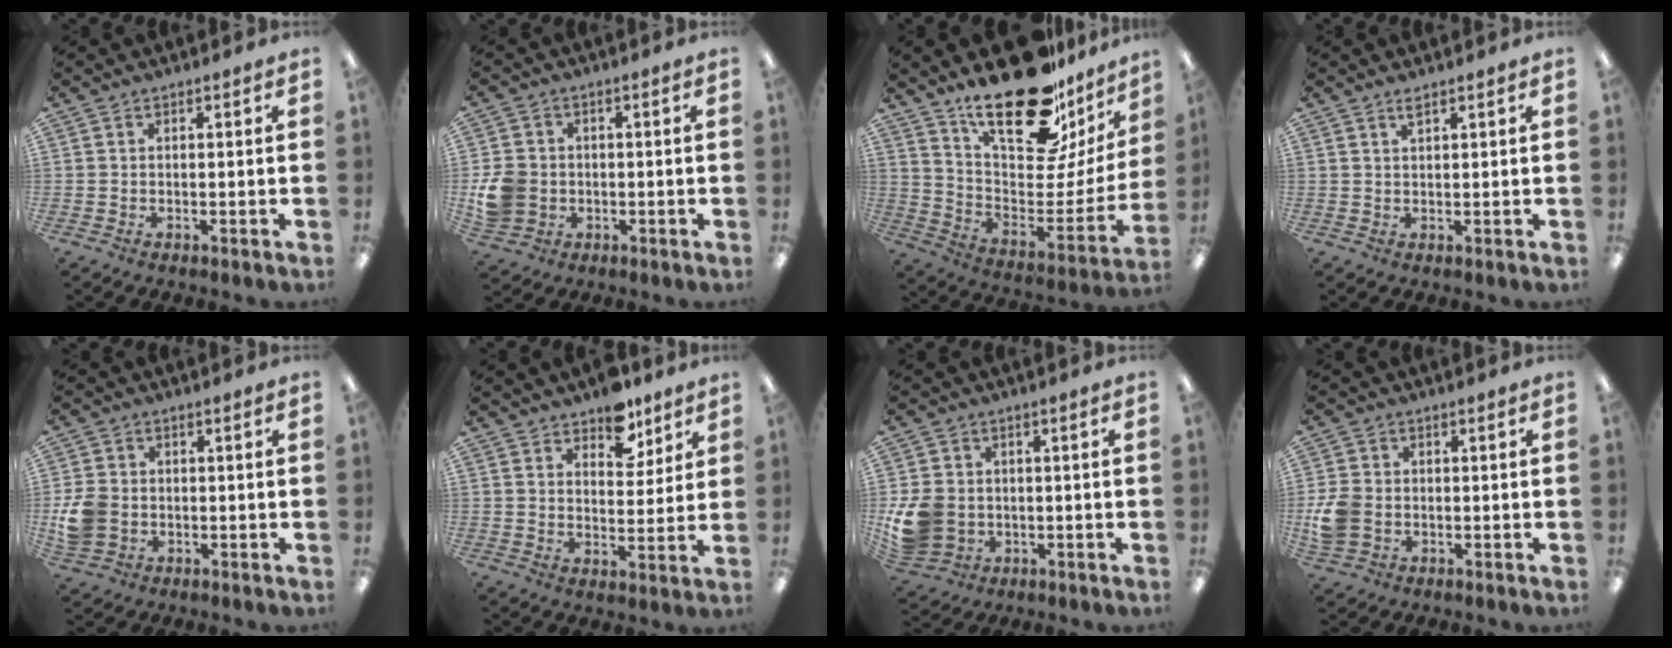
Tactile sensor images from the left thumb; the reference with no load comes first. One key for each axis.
{"total": 7.9, "fx": -1.0, "fy": 7.0, "fz": 3.5, "tx": -0.083, "ty": 0.016, "tz": -0.015}
{"total": 27.3, "fx": 20.1, "fy": 10.4, "fz": 15.2, "tx": -0.216, "ty": -0.141, "tz": 0.345}
{"total": 1.8, "fx": 1.5, "fy": 0.3, "fz": 1.0, "tx": -0.023, "ty": 0.001, "tz": 0.027}
{"total": 7.5, "fx": -1.1, "fy": 6.3, "fz": 3.9, "tx": -0.085, "ty": 0.012, "tz": -0.016}
{"total": 7.9, "fx": 6.3, "fy": 4.1, "fz": 2.5, "tx": -0.017, "ty": -0.040, "tz": 0.110}
{"total": 10.4, "fx": -1.5, "fy": 8.8, "fz": 5.3, "tx": -0.125, "ty": 0.016, "tz": -0.021}
{"total": 7.2, "fx": -1.2, "fy": 5.9, "fz": 4.0, "tx": -0.093, "ty": 0.012, "tz": -0.018}